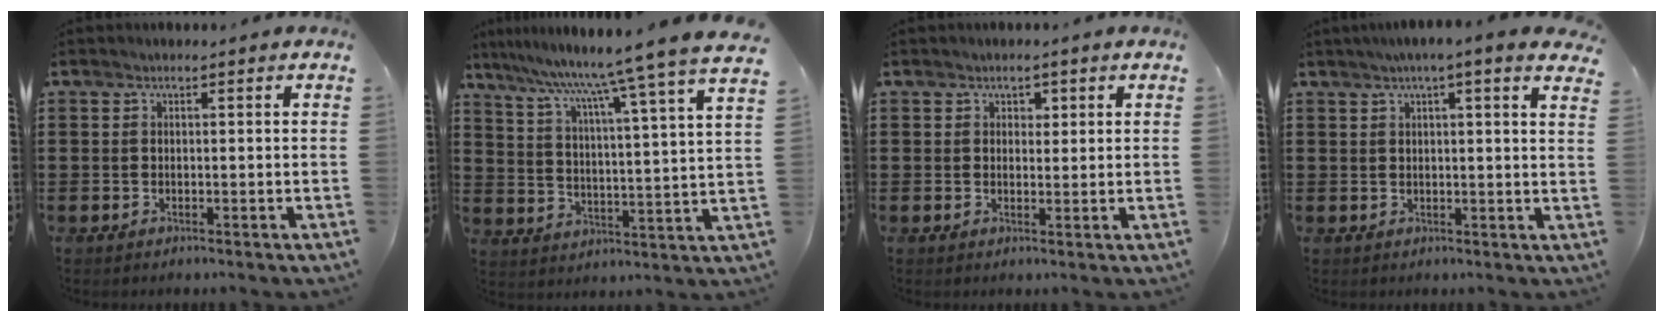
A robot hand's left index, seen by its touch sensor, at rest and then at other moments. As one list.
[{"total": 8.2, "force": [7.2, -2.2, 3.3], "torque": [-0.087, -0.063, 0.107]}, {"total": 1.2, "force": [0.7, 0.9, 0.4], "torque": [-0.003, 0.002, 0.011]}, {"total": 3.0, "force": [2.3, 0.1, 1.9], "torque": [-0.045, 0.004, 0.041]}]